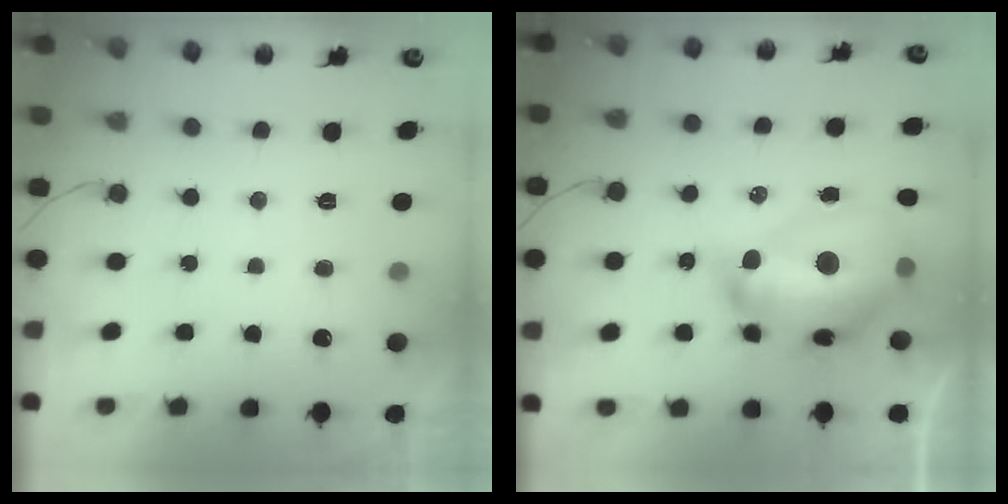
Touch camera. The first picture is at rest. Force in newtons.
{"total": 20.2, "press": 20.1, "slide": 2.3}